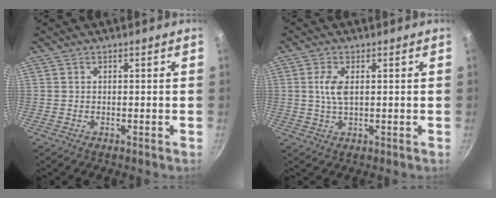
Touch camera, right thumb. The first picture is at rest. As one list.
[{"total": 4.2, "force": [0.7, 1.9, 3.6], "torque": [-0.077, 0.004, 0.014]}]